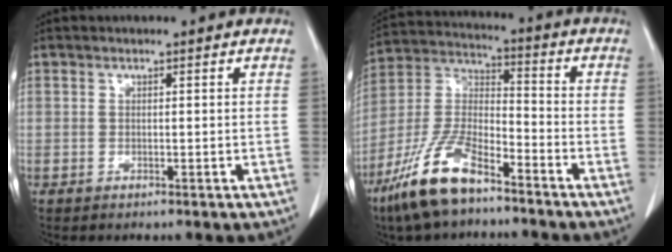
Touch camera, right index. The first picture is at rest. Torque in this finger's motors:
{"motor_torque": [-0.17, 0.01, 0.17, 0.01]}